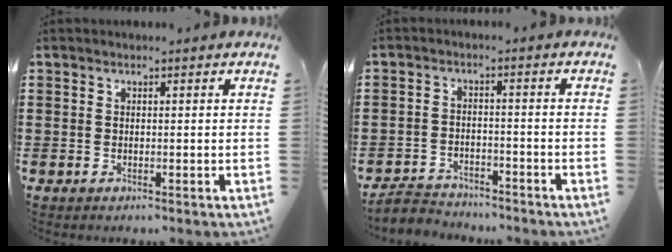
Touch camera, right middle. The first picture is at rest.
{"total": 3.5, "force": [-3.4, 0.8, 0.2], "torque": [-0.017, -0.001, -0.072]}